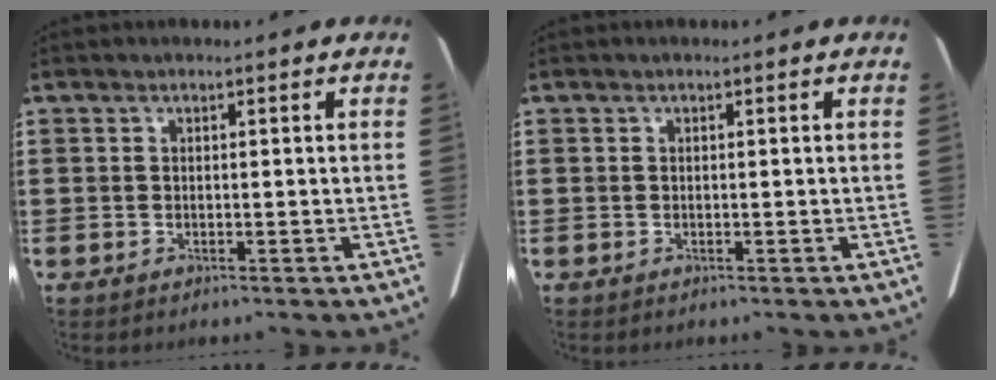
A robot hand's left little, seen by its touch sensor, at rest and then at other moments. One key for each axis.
{"total": 0.0}